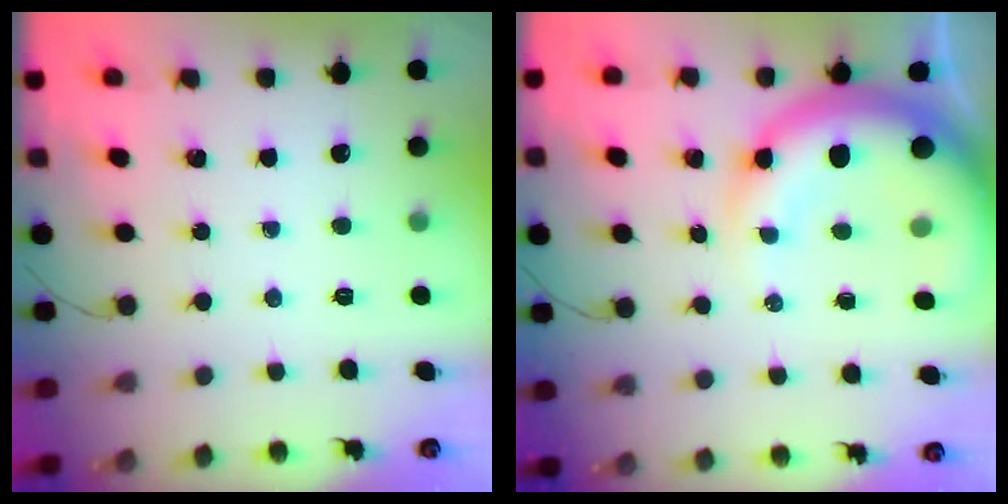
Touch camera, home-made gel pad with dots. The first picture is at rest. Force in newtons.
{"total": 13.4, "press": 13.1, "slide": 2.6}